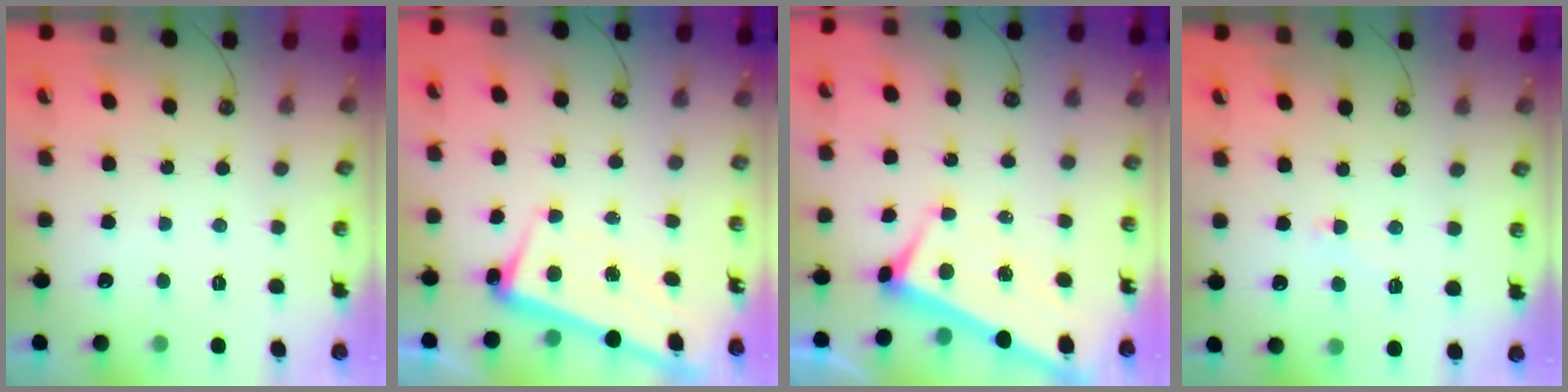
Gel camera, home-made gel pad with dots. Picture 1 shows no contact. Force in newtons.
{"total": 2.3, "press": 2.2, "slide": 0.7}
{"total": 2.8, "press": 2.7, "slide": 0.9}
{"total": 1.2, "press": 1.1, "slide": 0.5}